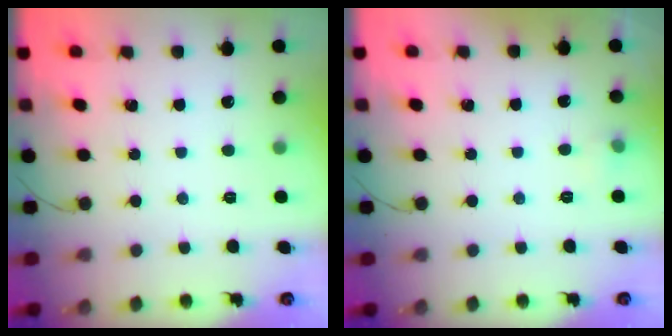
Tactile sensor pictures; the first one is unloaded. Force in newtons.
{"total": 3.8, "press": 3.6, "slide": 1.3}